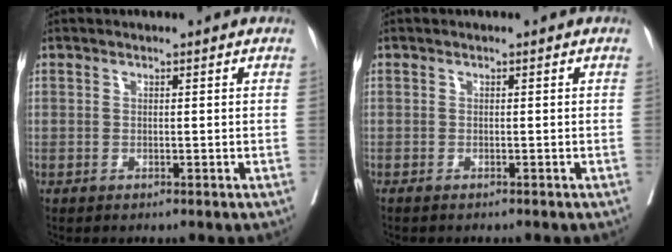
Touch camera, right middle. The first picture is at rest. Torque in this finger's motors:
{"motor_torque": [0.56, -0.82, 0.07, 0.02]}